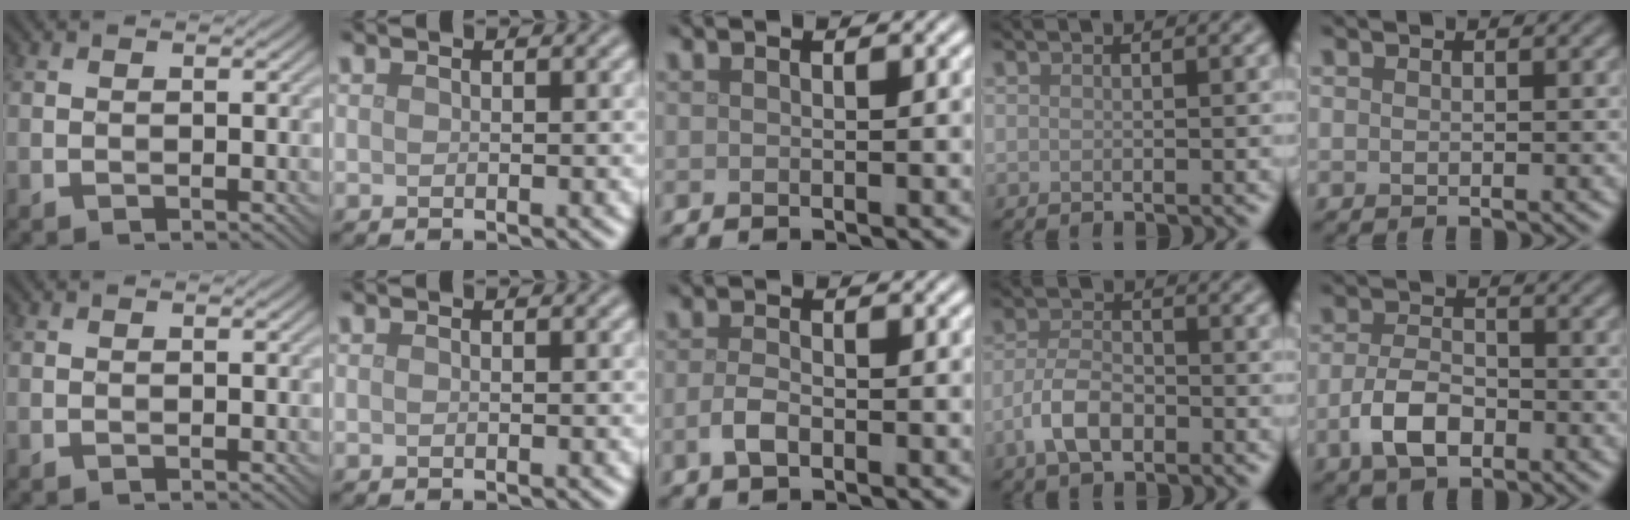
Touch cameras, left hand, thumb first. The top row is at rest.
{"middle": {"total": 1.9, "force": [-0.7, 1.0, 1.5], "torque": [-0.032, -0.001, -0.017]}, "ring": {"total": 3.8, "force": [-2.0, 1.9, 2.6], "torque": [-0.049, 0.003, -0.044]}, "little": {"total": 4.2, "force": [-1.9, 2.3, 2.9], "torque": [-0.061, -0.001, -0.042]}}